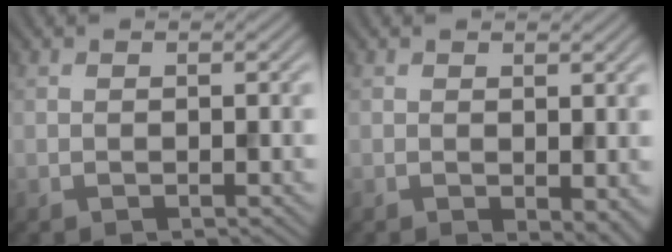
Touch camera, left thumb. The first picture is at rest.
{"total": 3.0, "force": [-0.5, 1.5, 2.6], "torque": [-0.035, -0.010, -0.004]}